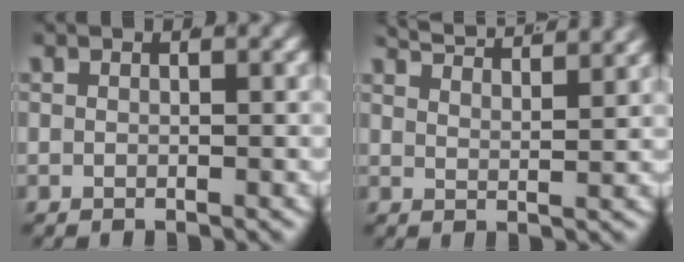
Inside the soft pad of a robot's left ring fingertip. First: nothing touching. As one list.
[{"total": 5.7, "force": [5.2, 0.8, 2.3], "torque": [-0.040, 0.007, 0.086]}]